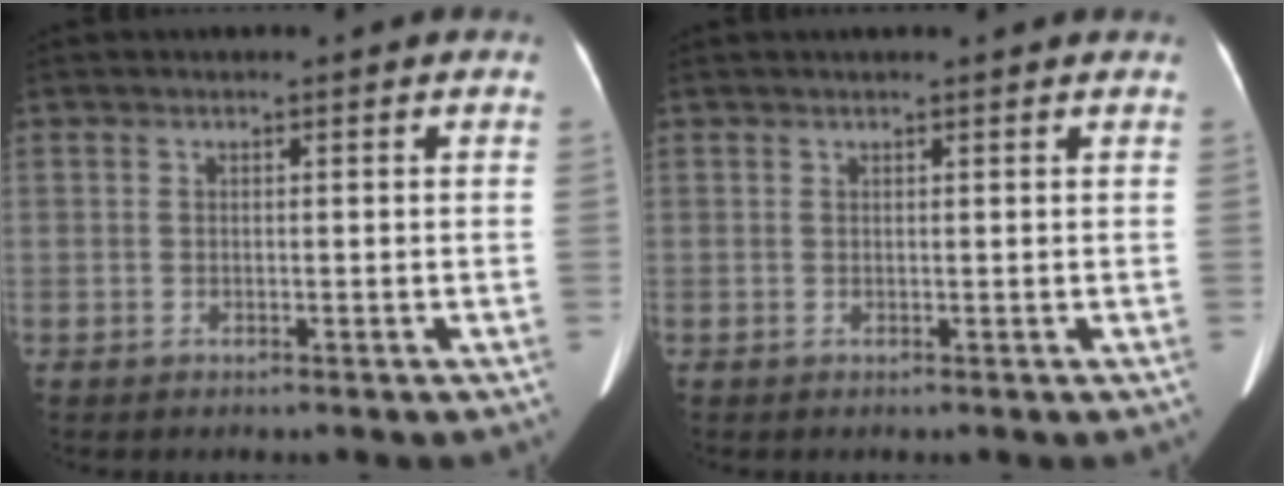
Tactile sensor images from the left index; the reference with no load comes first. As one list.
[{"total": 3.5, "force": [3.2, 0.0, 1.4], "torque": [-0.014, 0.024, 0.035]}]